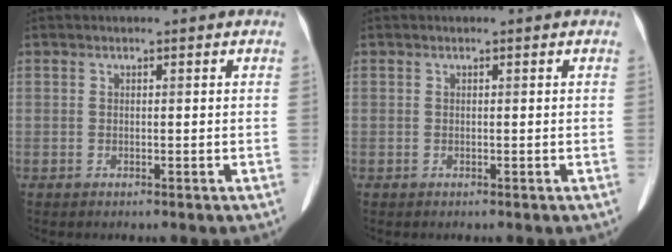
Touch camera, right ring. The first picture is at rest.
{"total": 0.0}